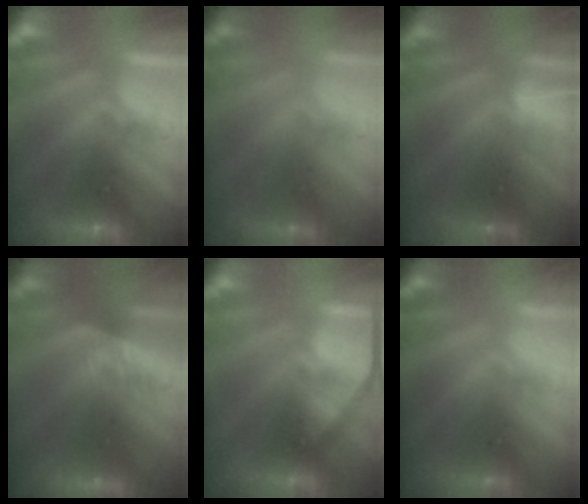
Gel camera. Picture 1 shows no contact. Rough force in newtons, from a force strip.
{"total": 1.6}
{"total": 1.6}
{"total": 3.0}
{"total": 4.4}
{"total": 2.3}